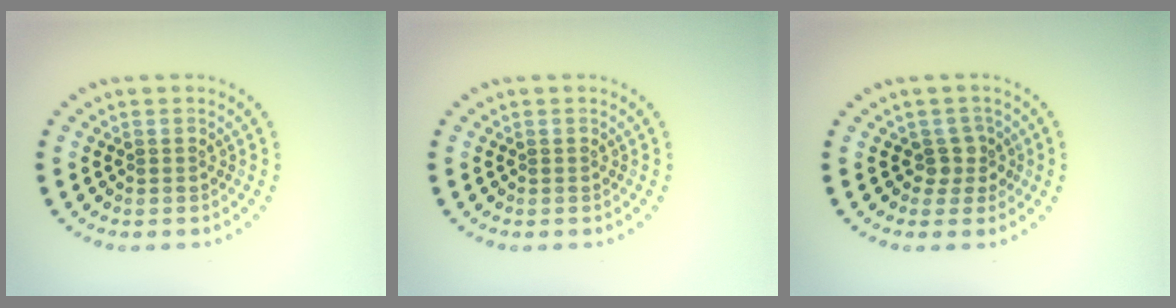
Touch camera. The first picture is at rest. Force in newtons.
{"total": 0.0}
{"total": 1.9, "press": 1.4, "slide": 1.2}